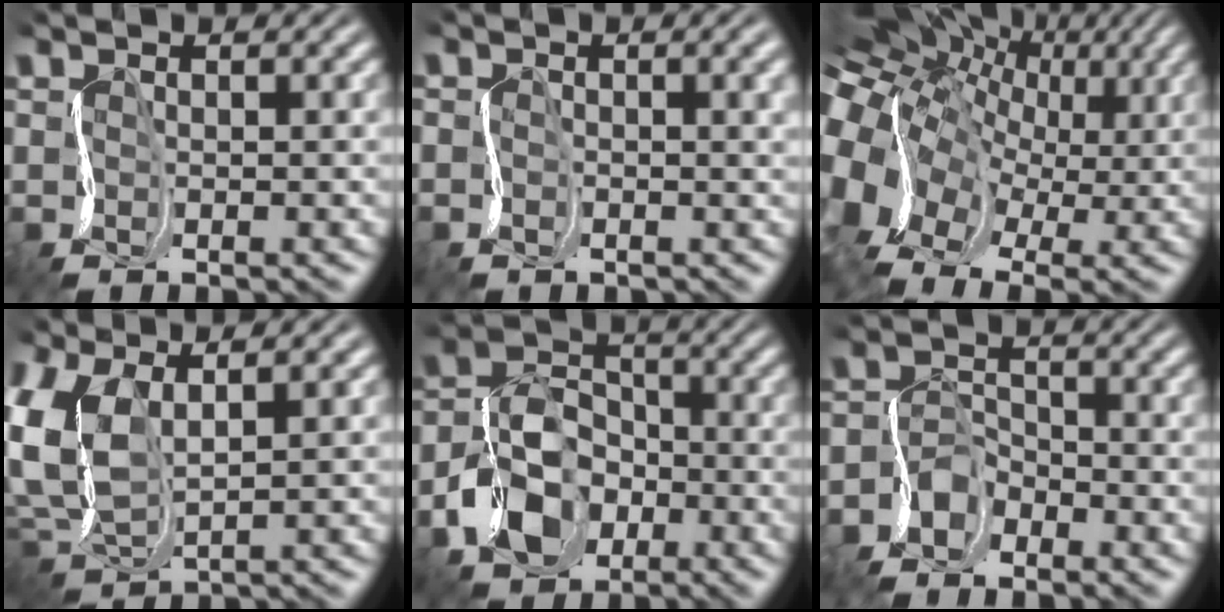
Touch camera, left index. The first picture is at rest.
{"total": 2.9, "force": [0.5, 1.6, 2.4], "torque": [-0.030, 0.012, -0.004]}
{"total": 15.4, "force": [1.7, 12.5, 8.8], "torque": [-0.197, 0.011, 0.044]}
{"total": 4.7, "force": [2.2, 2.4, 3.3], "torque": [-0.107, 0.013, 0.038]}
{"total": 5.9, "force": [-2.9, 4.6, 2.3], "torque": [-0.057, 0.014, -0.070]}
{"total": 2.9, "force": [-2.3, 1.7, 0.4], "torque": [-0.019, 0.013, -0.052]}